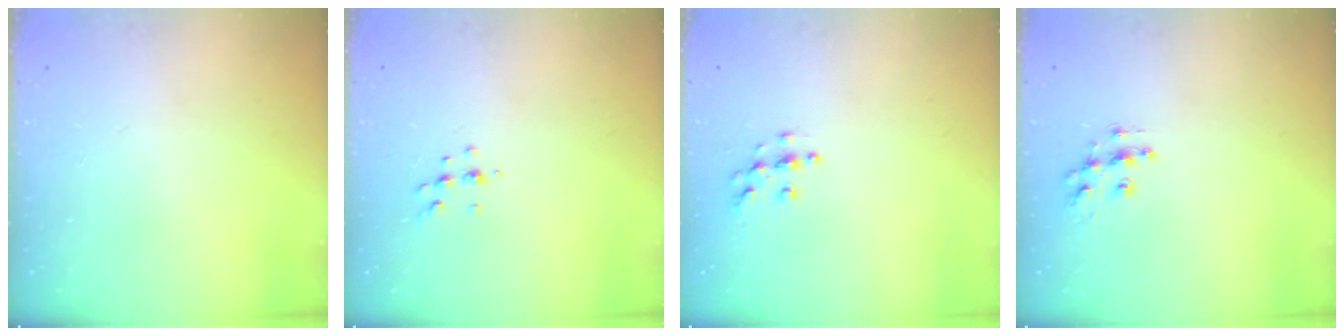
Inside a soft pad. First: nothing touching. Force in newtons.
{"total": 4.9, "press": 4.8, "slide": 1.1}
{"total": 5.6, "press": 5.6, "slide": 0.2}
{"total": 9.0, "press": 9.0, "slide": 0.5}